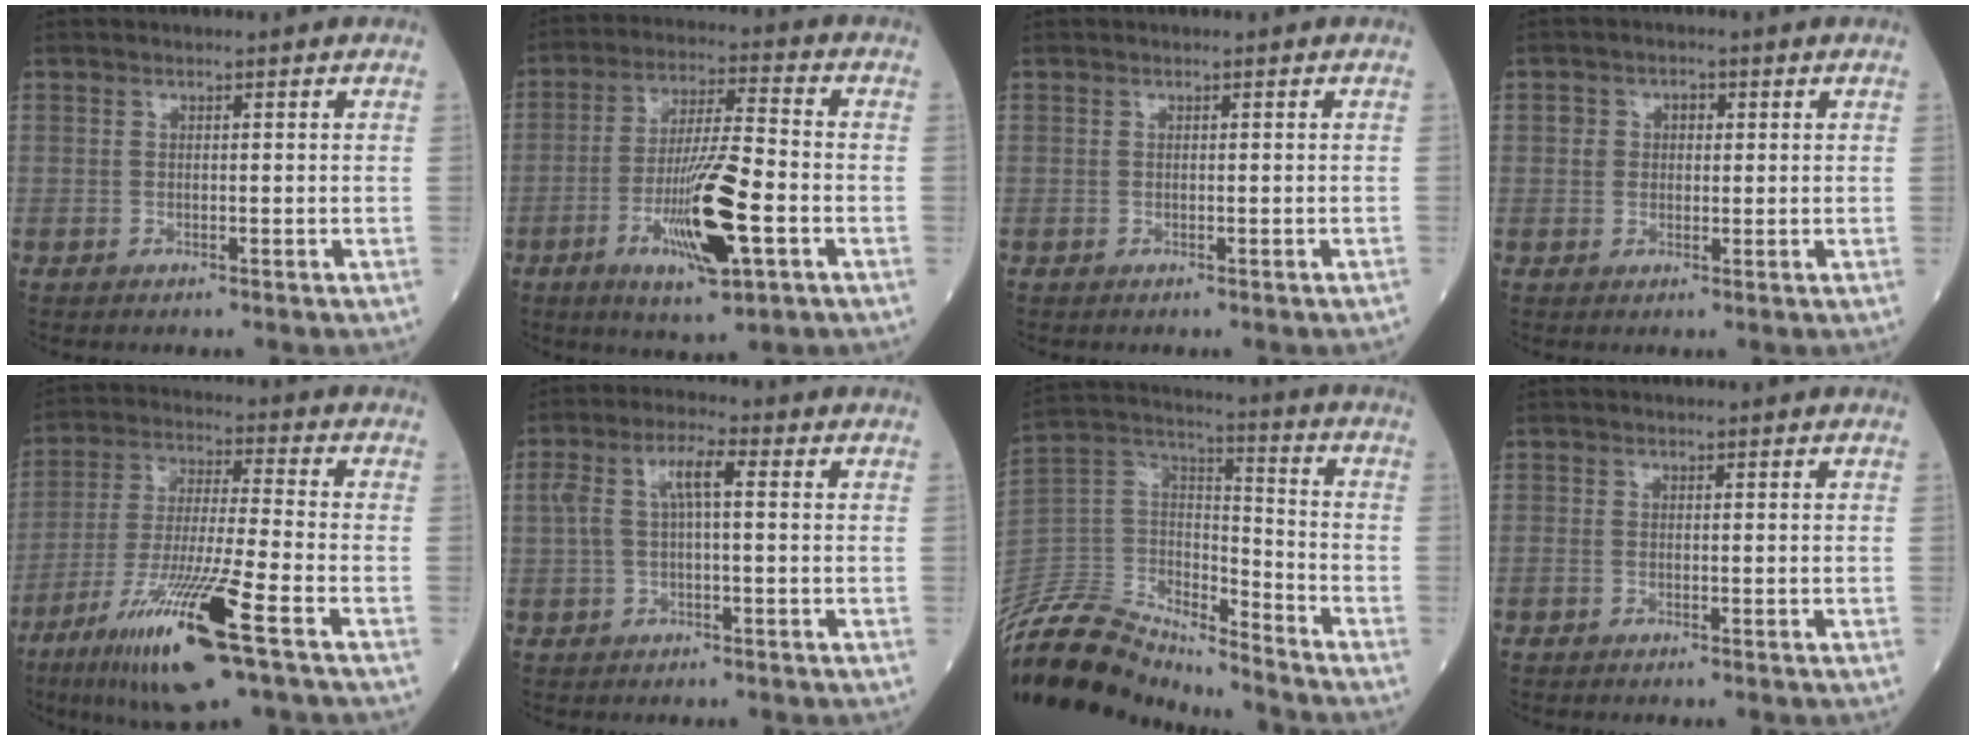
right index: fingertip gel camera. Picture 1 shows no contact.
{"total": 13.3, "force": [-4.4, 1.7, 12.4], "torque": [-0.225, -0.011, -0.075]}
{"total": 0.0}
{"total": 2.9, "force": [0.6, 2.4, 1.5], "torque": [-0.021, 0.009, 0.009]}
{"total": 16.5, "force": [-8.6, 0.4, 14.1], "torque": [-0.284, -0.040, -0.157]}
{"total": 5.8, "force": [0.9, 1.6, 5.4], "torque": [-0.119, 0.028, 0.021]}
{"total": 18.5, "force": [-17.6, 3.7, 4.2], "torque": [-0.083, 0.043, -0.322]}
{"total": 0.0}